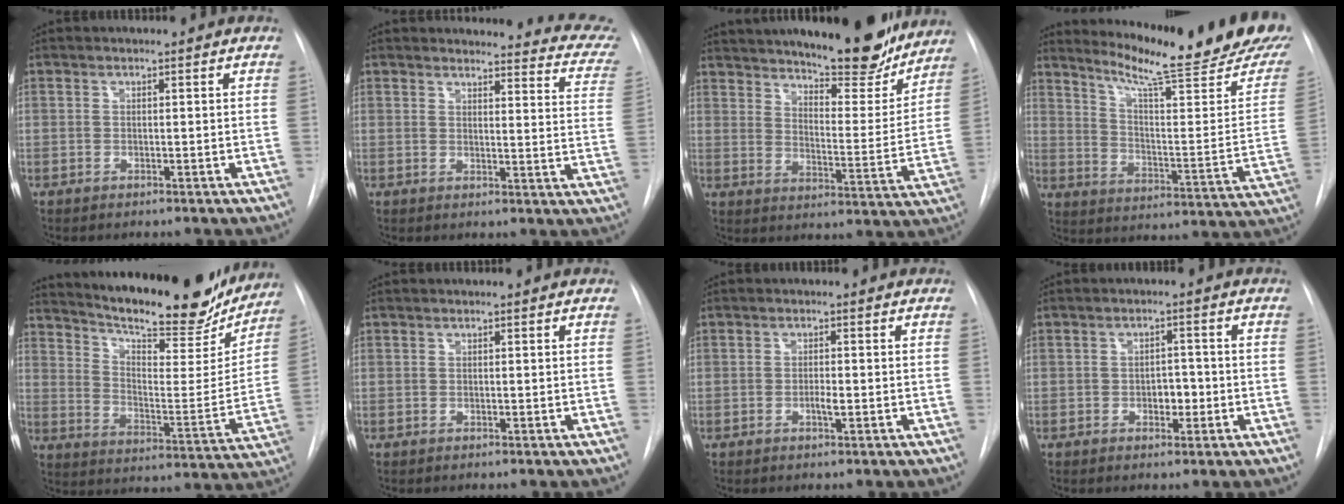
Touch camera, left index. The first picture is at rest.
{"total": 16.7, "force": [16.3, 2.3, 3.1], "torque": [-0.008, -0.094, 0.149]}
{"total": 20.7, "force": [18.0, 4.1, 9.4], "torque": [-0.134, -0.022, 0.245]}
{"total": 23.4, "force": [19.9, 0.4, 12.3], "torque": [-0.182, -0.089, 0.264]}
{"total": 24.8, "force": [21.7, 5.4, 10.8], "torque": [-0.170, -0.038, 0.296]}
{"total": 0.0}
{"total": 1.4, "force": [-0.4, 0.3, 1.3], "torque": [-0.024, 0.001, -0.009]}
{"total": 2.9, "force": [-0.8, 1.7, 2.1], "torque": [-0.023, 0.006, -0.009]}